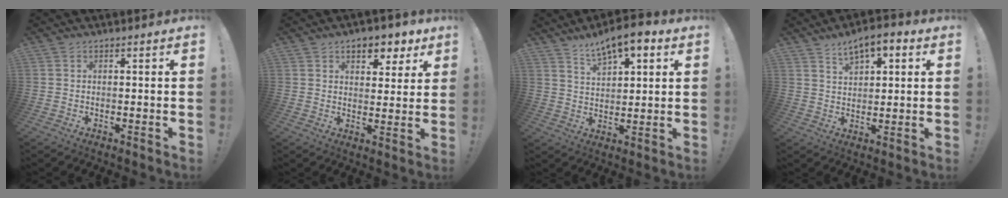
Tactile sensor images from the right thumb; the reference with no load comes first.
{"total": 8.2, "force": [4.9, 4.8, 4.4], "torque": [-0.051, -0.024, 0.086]}
{"total": 9.6, "force": [6.7, 3.9, 5.7], "torque": [-0.095, -0.032, 0.122]}
{"total": 7.4, "force": [4.3, 3.8, 4.7], "torque": [-0.070, -0.014, 0.076]}